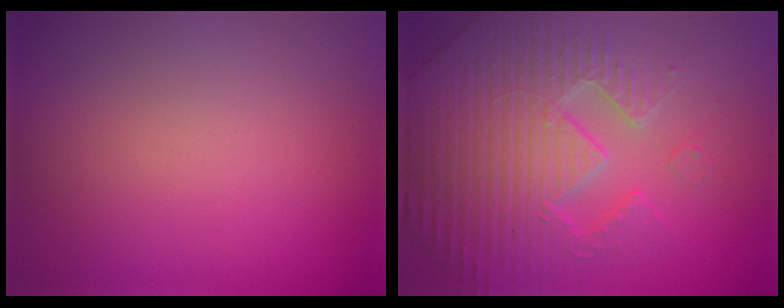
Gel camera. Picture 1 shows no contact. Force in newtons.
{"total": 7.7, "press": 7.4, "slide": 1.9}